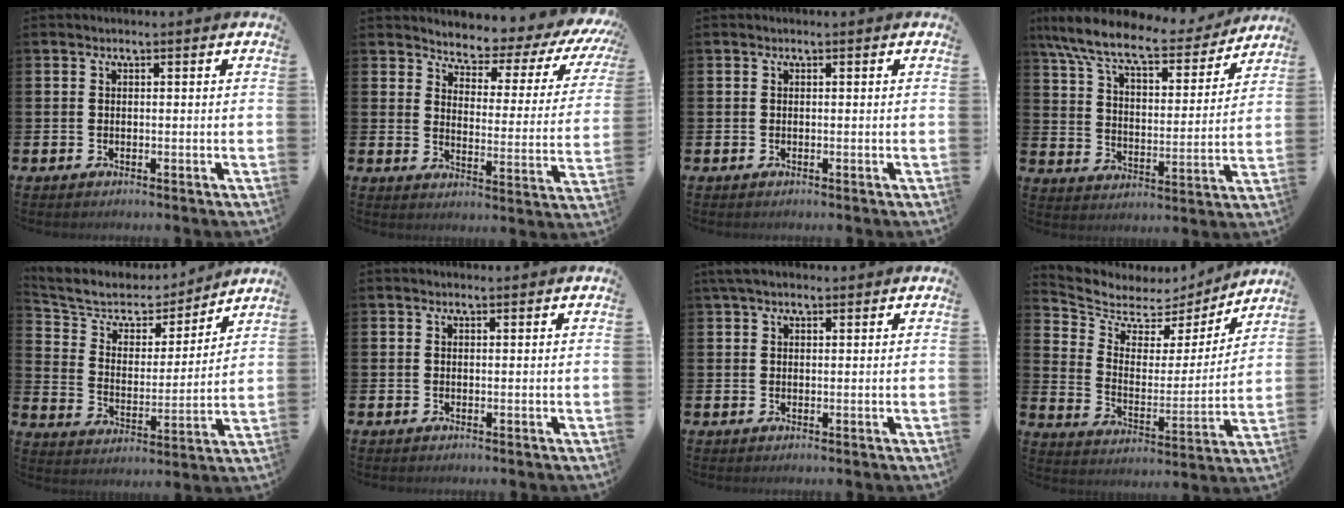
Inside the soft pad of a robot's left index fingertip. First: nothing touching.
{"total": 3.7, "force": [3.3, 1.4, 0.7], "torque": [-0.027, -0.038, 0.044]}
{"total": 0.0}
{"total": 10.2, "force": [8.8, 2.0, 4.6], "torque": [-0.127, -0.052, 0.149]}
{"total": 7.4, "force": [6.3, 3.5, 1.5], "torque": [-0.073, -0.042, 0.108]}
{"total": 0.7, "force": [0.6, 0.1, 0.3], "torque": [0.002, 0.000, 0.010]}
{"total": 2.7, "force": [2.1, 1.0, 1.4], "torque": [-0.025, 0.002, 0.037]}
{"total": 6.1, "force": [5.1, 3.0, 1.1], "torque": [-0.058, -0.039, 0.083]}